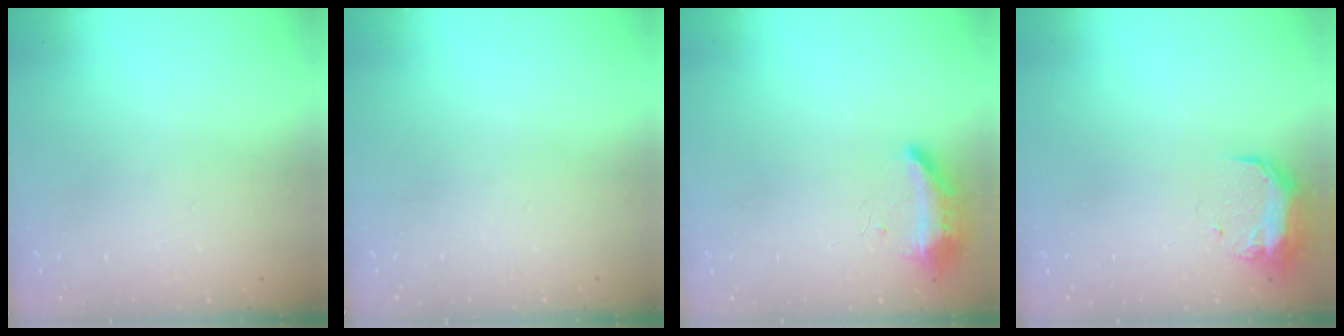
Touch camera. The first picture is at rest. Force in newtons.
{"total": 0.0}
{"total": 19.0, "press": 10.9, "slide": 15.6}
{"total": 8.7, "press": 8.5, "slide": 1.4}